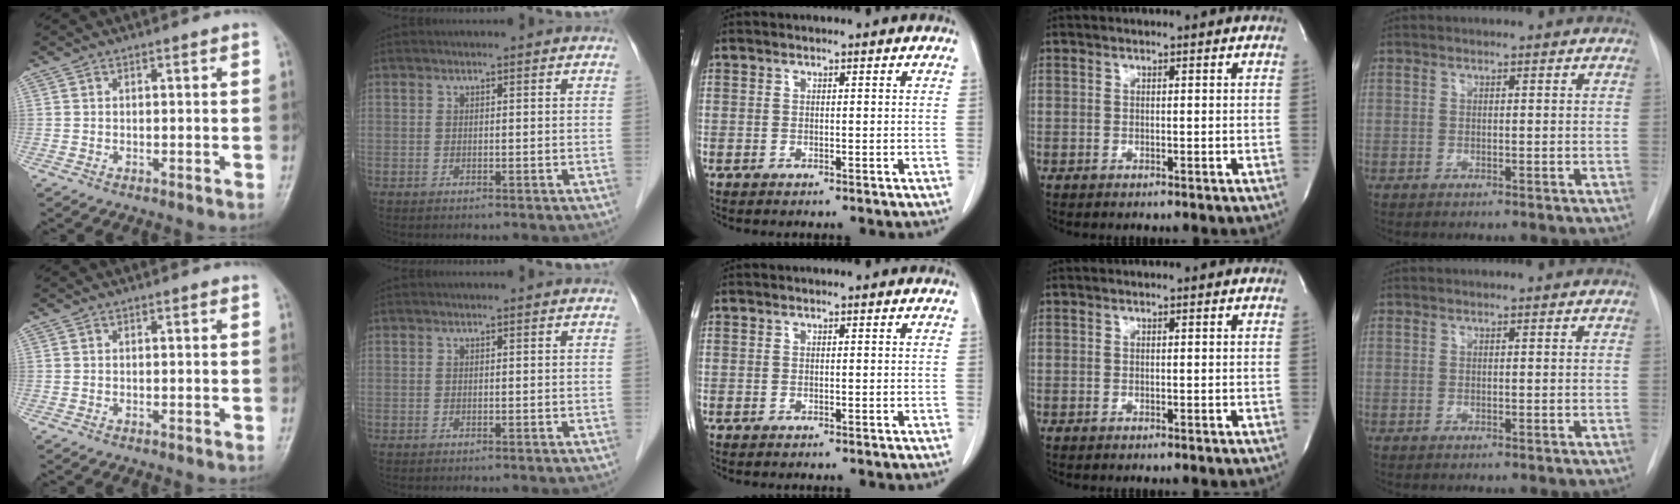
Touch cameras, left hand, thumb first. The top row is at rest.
{}